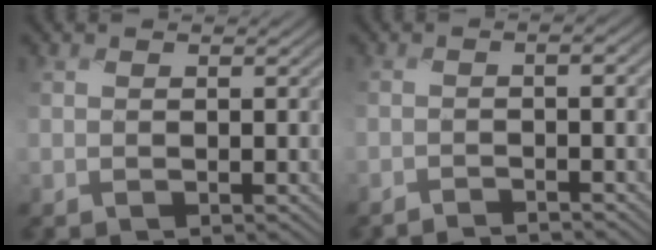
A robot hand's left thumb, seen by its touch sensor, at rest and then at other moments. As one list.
[{"total": 2.2, "force": [-2.0, -0.3, 1.1], "torque": [-0.014, 0.001, -0.047]}]